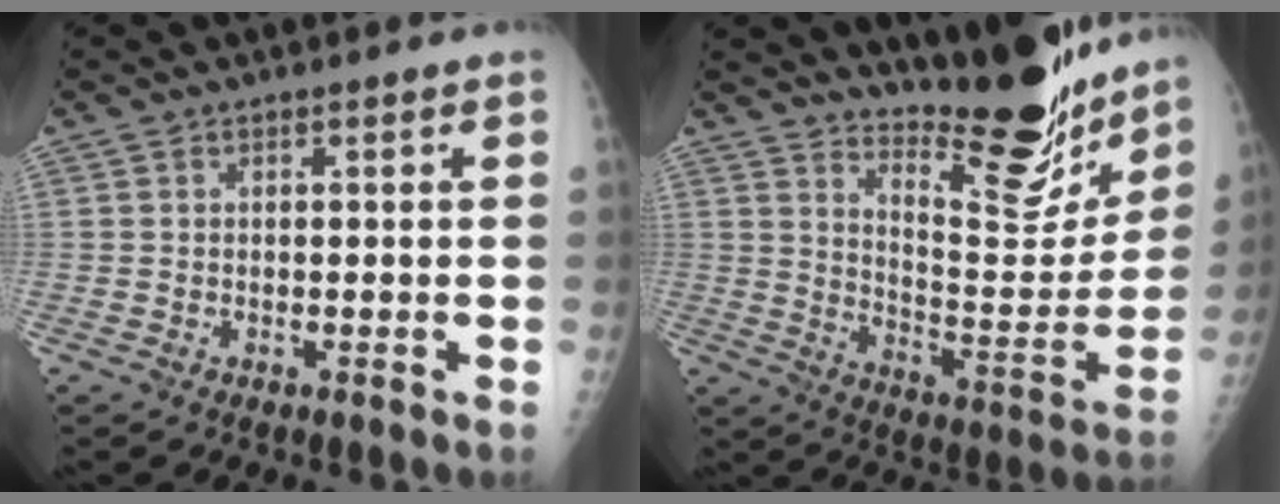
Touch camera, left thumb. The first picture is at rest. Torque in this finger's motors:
{"motor_torque": [1.37, 1.23, 0.18, -0.26, 0.07]}